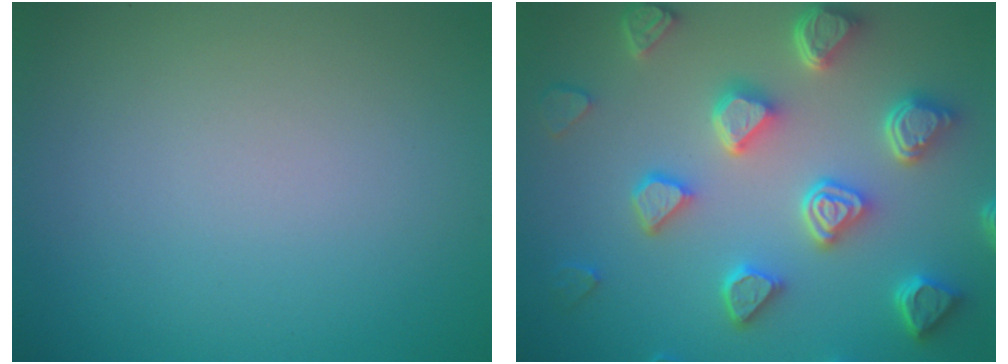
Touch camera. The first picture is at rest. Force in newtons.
{"total": 7.0, "press": 5.7, "slide": 4.1}